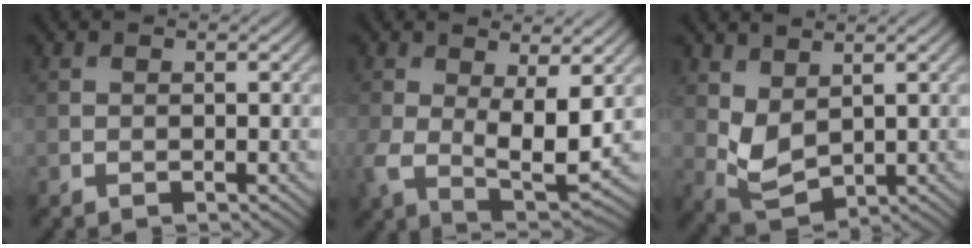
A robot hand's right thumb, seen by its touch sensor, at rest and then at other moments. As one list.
[{"total": 8.2, "force": [0.4, 4.2, 7.1], "torque": [-0.157, -0.022, 0.014]}, {"total": 4.7, "force": [1.8, 2.7, 3.4], "torque": [-0.089, -0.007, 0.042]}]